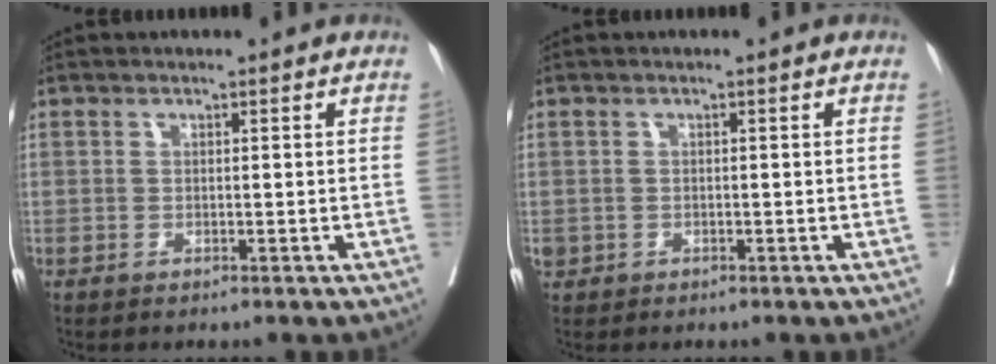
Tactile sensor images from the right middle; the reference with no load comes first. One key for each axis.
{"total": 1.5, "fx": -0.5, "fy": 1.3, "fz": 0.7, "tx": -0.019, "ty": 0.003, "tz": -0.004}